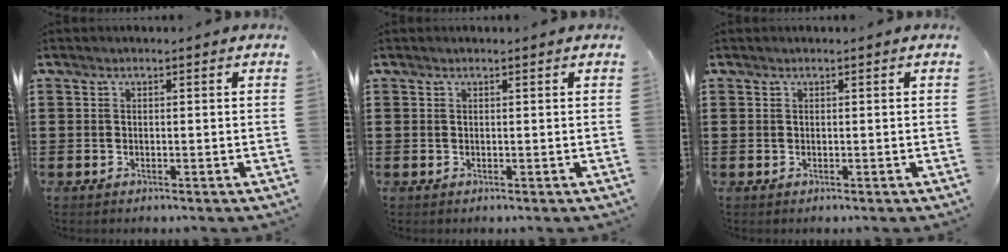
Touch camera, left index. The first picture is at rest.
{"total": 0.0}
{"total": 0.0}